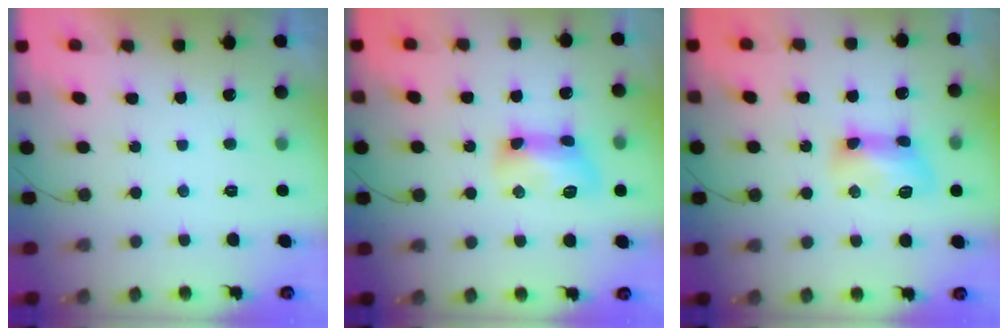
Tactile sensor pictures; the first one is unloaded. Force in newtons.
{"total": 9.6, "press": 9.6, "slide": 1.1}
{"total": 9.5, "press": 9.4, "slide": 0.8}